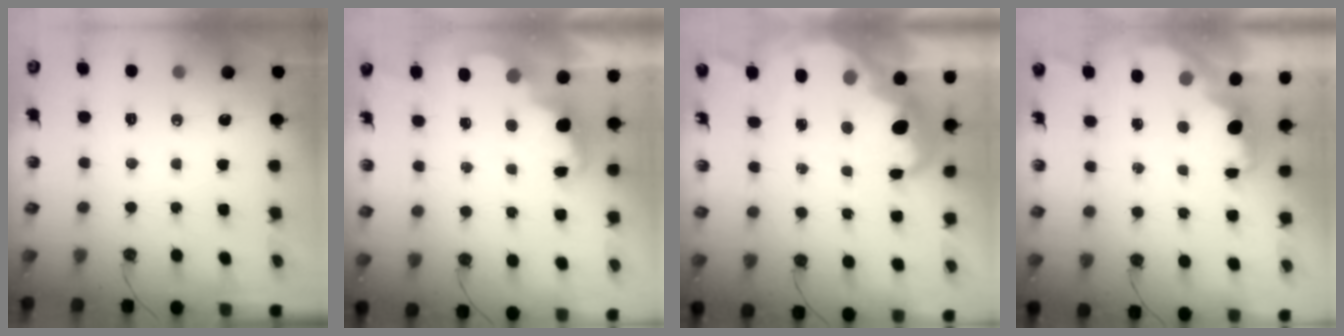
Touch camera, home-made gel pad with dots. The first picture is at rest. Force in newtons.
{"total": 2.5, "press": 2.5, "slide": 0.6}
{"total": 9.6, "press": 9.6, "slide": 0.7}
{"total": 2.2, "press": 2.0, "slide": 0.9}